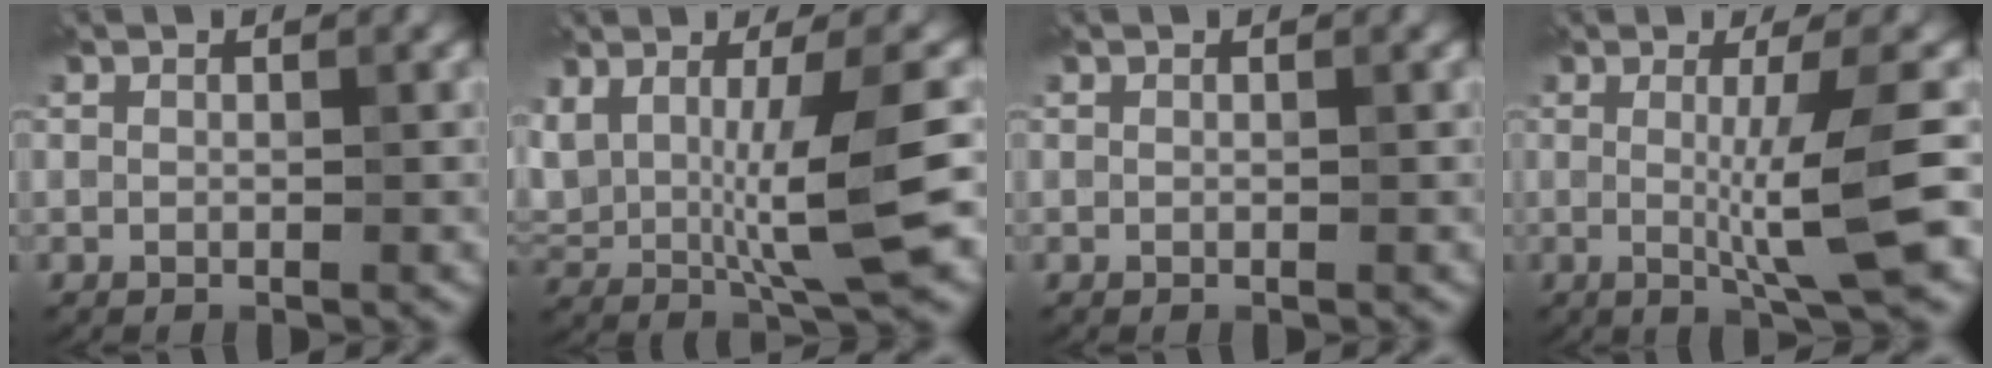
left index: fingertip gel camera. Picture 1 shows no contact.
{"total": 8.8, "force": [0.3, 2.3, 8.5], "torque": [-0.151, -0.007, 0.012]}
{"total": 0.0}
{"total": 6.5, "force": [-0.2, 1.0, 6.5], "torque": [-0.094, -0.007, -0.003]}